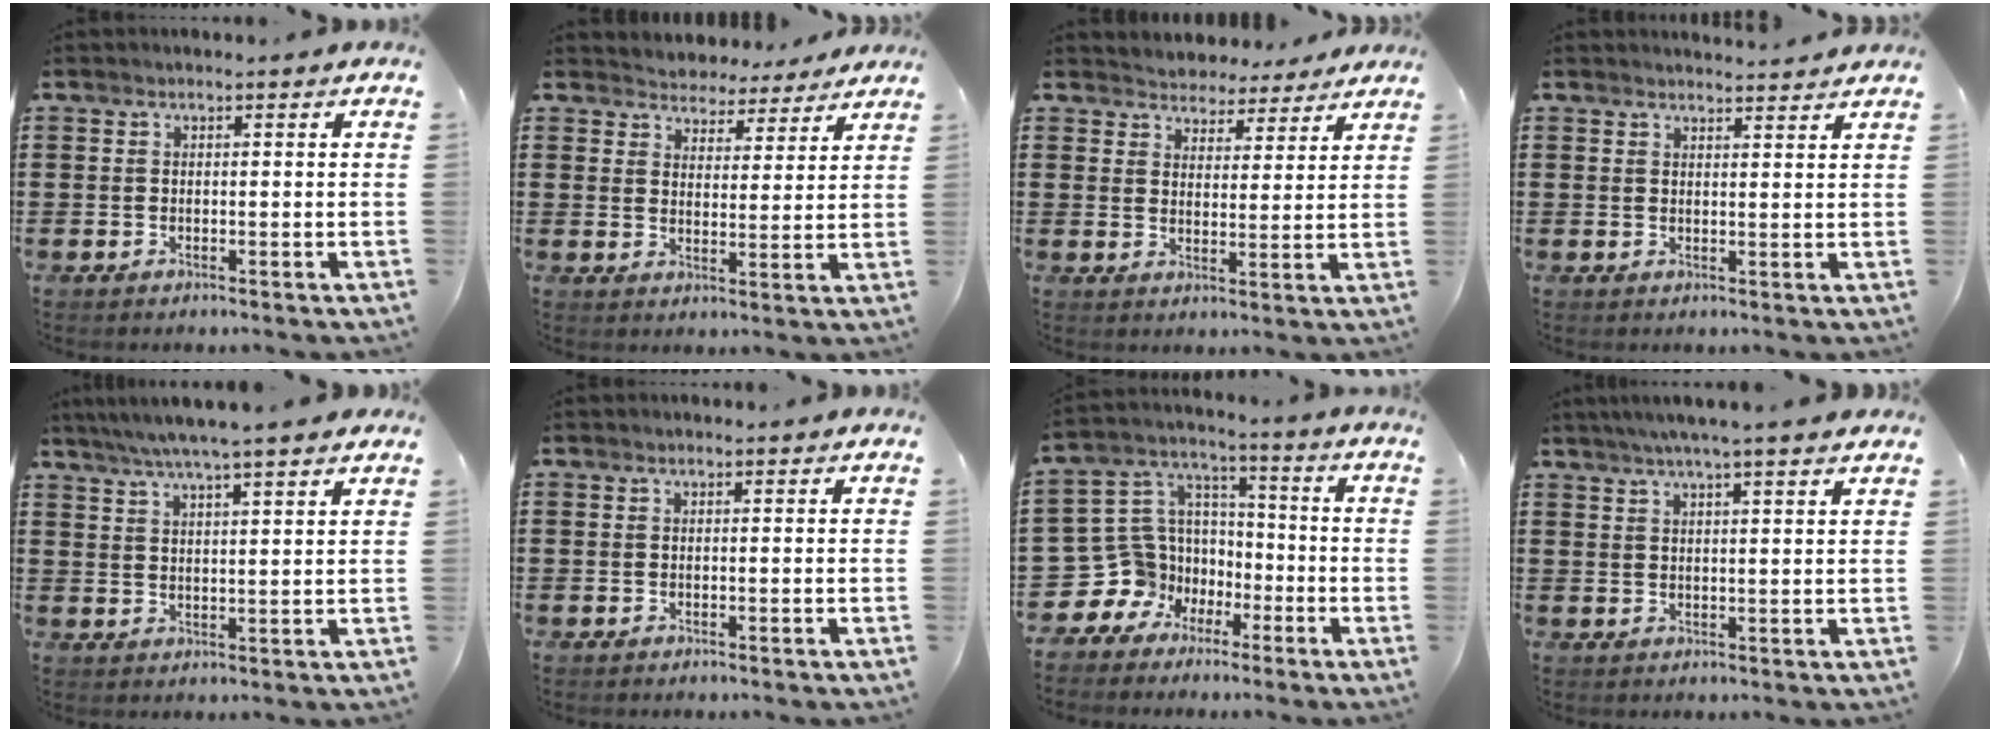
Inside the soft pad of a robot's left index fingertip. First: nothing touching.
{"total": 4.3, "force": [4.1, 0.9, -0.6], "torque": [-0.012, -0.023, 0.073]}
{"total": 4.1, "force": [3.9, 1.0, -0.6], "torque": [-0.010, -0.019, 0.069]}
{"total": 2.1, "force": [2.1, 0.0, 0.2], "torque": [-0.009, -0.003, 0.041]}
{"total": 4.8, "force": [4.2, -0.2, 2.4], "torque": [-0.059, -0.013, 0.073]}
{"total": 0.0}
{"total": 9.6, "force": [-3.7, 8.8, 1.2], "torque": [-0.092, -0.008, -0.070]}
{"total": 3.7, "force": [3.1, -0.5, 2.0], "torque": [-0.047, -0.002, 0.055]}